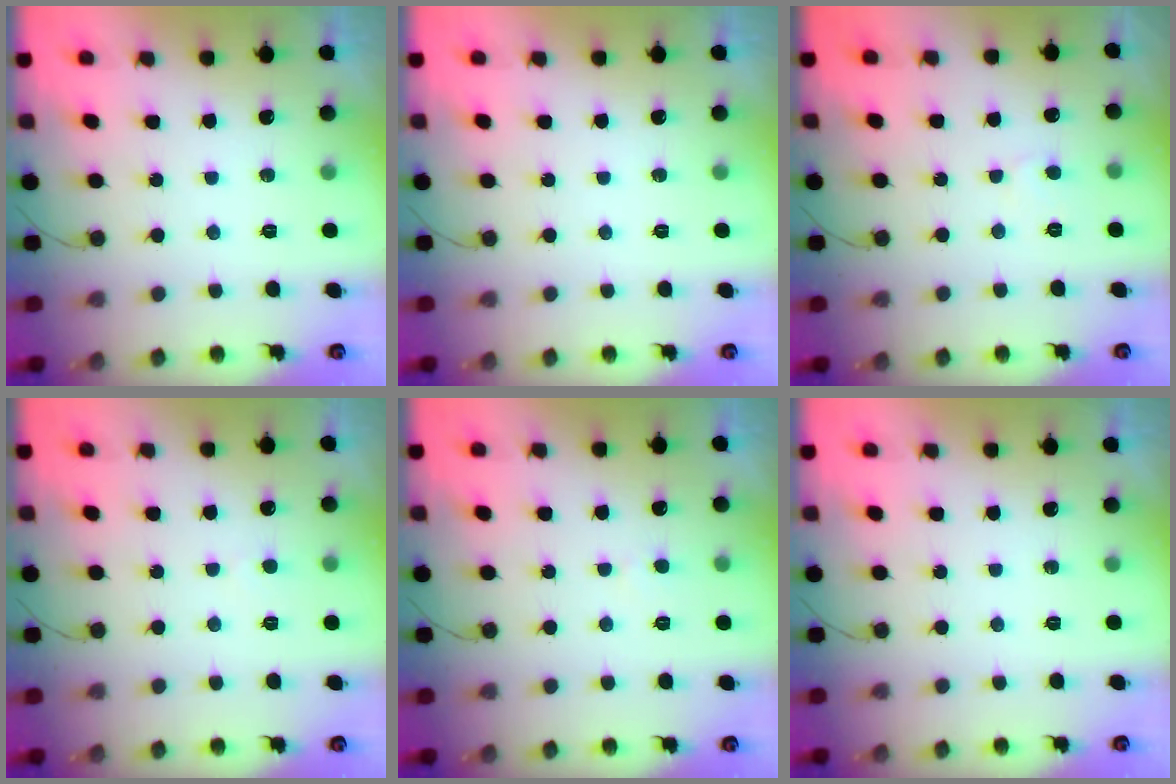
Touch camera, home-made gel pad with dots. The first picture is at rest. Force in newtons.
{"total": 0.0}
{"total": 3.8, "press": 3.8, "slide": 0.4}
{"total": 2.5, "press": 2.5, "slide": 0.2}
{"total": 2.1, "press": 2.1, "slide": 0.1}
{"total": 0.0}